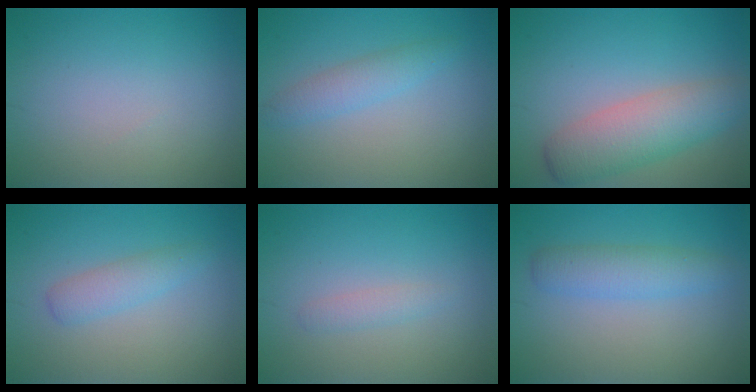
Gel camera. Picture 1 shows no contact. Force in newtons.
{"total": 2.1, "press": 2.1, "slide": 0.0}
{"total": 5.4, "press": 5.4, "slide": 0.3}
{"total": 2.0, "press": 2.0, "slide": 0.1}
{"total": 1.1, "press": 1.1, "slide": 0.0}
{"total": 2.9, "press": 2.9, "slide": 0.1}